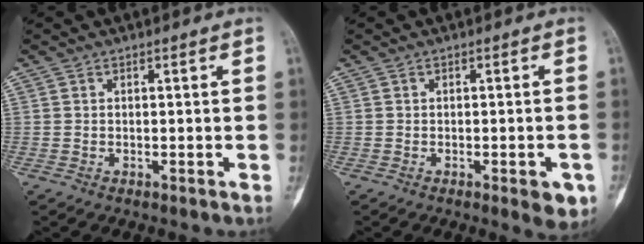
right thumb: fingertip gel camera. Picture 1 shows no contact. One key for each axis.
{"total": 4.7, "fx": -2.0, "fy": 1.6, "fz": 3.9, "tx": -0.033, "ty": 0.003, "tz": -0.018}